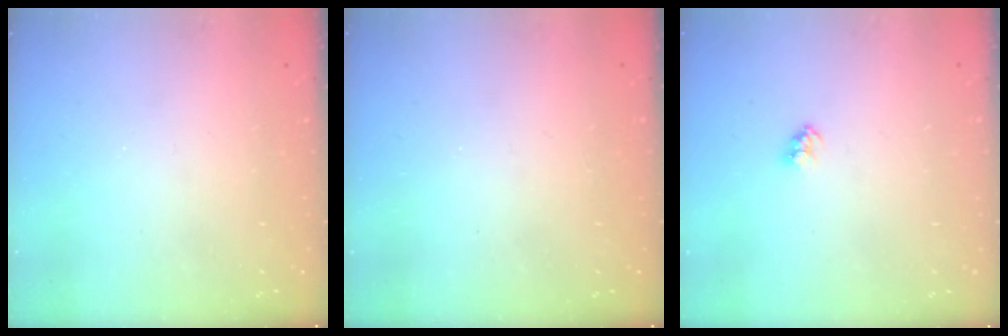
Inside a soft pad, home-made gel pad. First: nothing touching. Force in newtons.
{"total": 3.1, "press": 3.0, "slide": 0.4}
{"total": 2.5, "press": 2.5, "slide": 0.1}